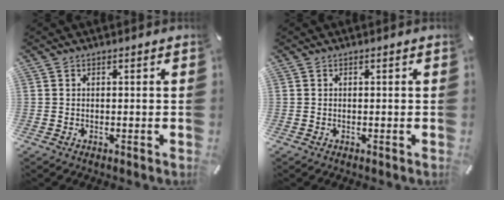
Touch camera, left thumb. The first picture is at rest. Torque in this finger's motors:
{"motor_torque": [0.00, 0.00, 0.01, -0.01, 0.00]}